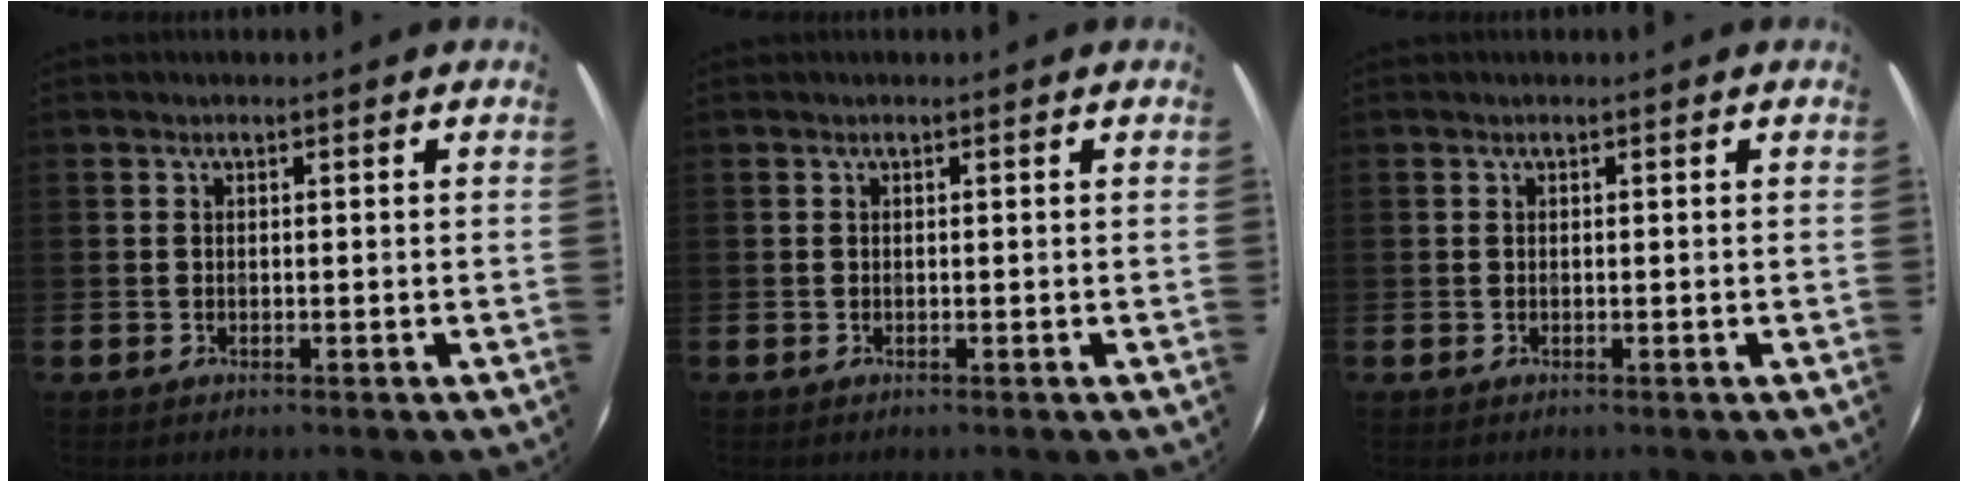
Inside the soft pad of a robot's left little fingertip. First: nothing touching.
{"total": 0.0}
{"total": 0.0}